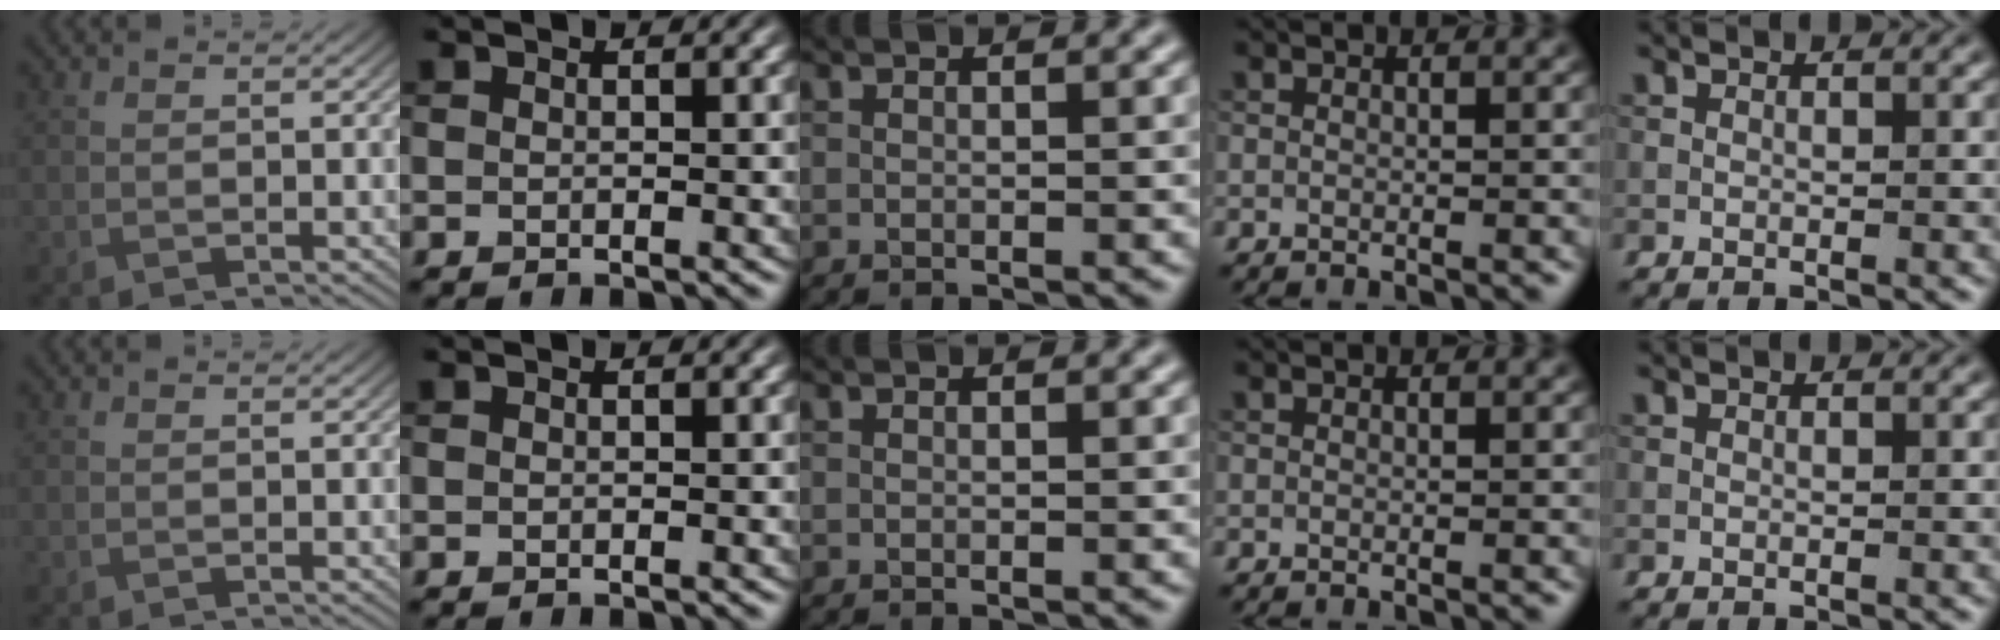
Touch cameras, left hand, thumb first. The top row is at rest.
{}